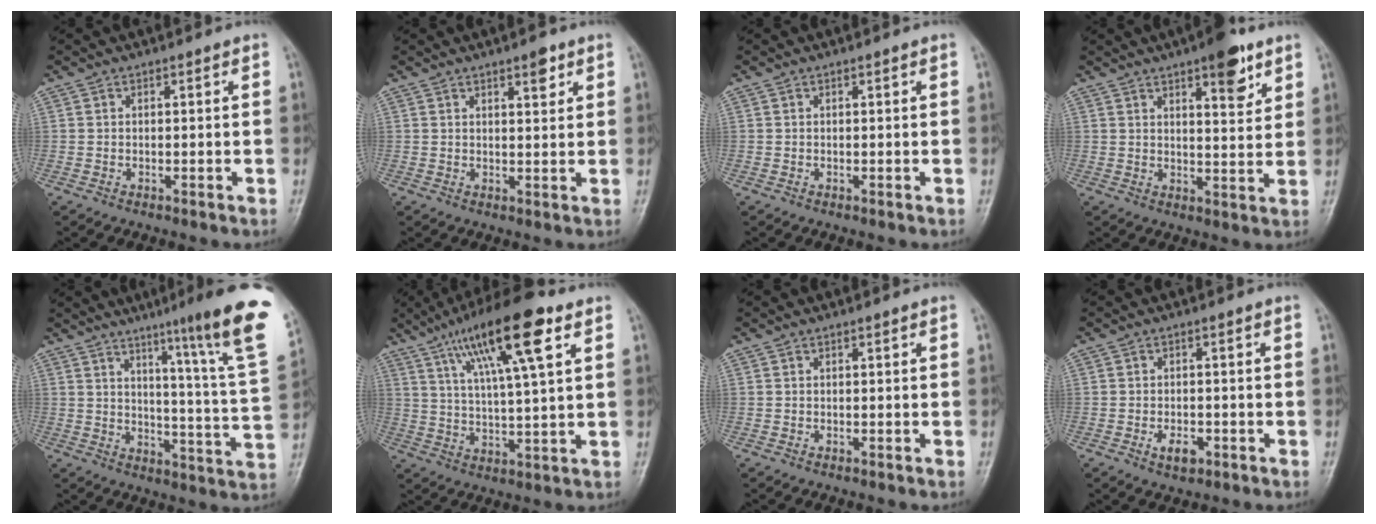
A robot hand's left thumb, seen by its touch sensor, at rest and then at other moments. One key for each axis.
{"total": 3.3, "fx": 2.1, "fy": 1.2, "fz": 2.3, "tx": -0.023, "ty": -0.012, "tz": 0.030}
{"total": 0.0}
{"total": 8.3, "fx": 5.0, "fy": 2.6, "fz": 6.1, "tx": -0.068, "ty": -0.027, "tz": 0.068}
{"total": 20.1, "fx": 12.4, "fy": 0.2, "fz": 15.8, "tx": -0.194, "ty": -0.075, "tz": 0.158}
{"total": 17.1, "fx": 8.5, "fy": 3.3, "fz": 14.4, "tx": -0.242, "ty": -0.013, "tz": 0.146}
{"total": 0.0}
{"total": 3.3, "fx": -1.4, "fy": 1.9, "fz": 2.3, "tx": -0.034, "ty": 0.005, "tz": -0.018}